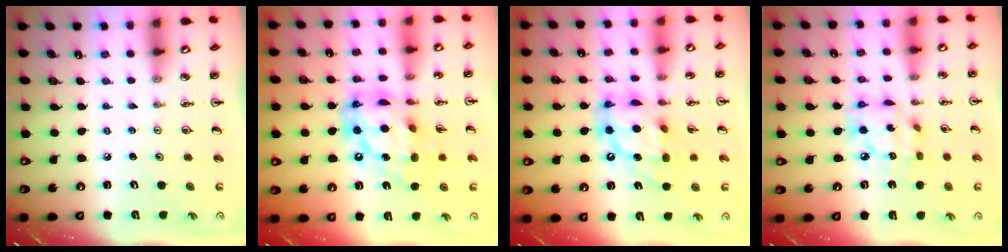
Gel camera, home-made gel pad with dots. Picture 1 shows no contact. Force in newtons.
{"total": 18.5, "press": 18.4, "slide": 1.7}
{"total": 14.7, "press": 14.6, "slide": 1.3}
{"total": 12.8, "press": 12.8, "slide": 0.9}